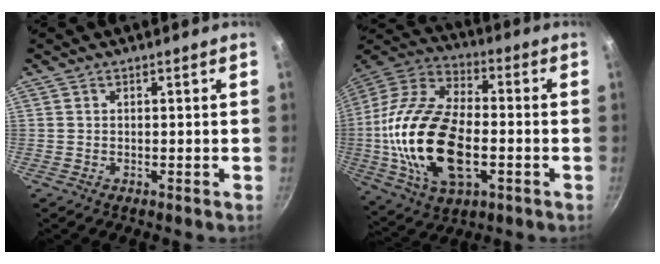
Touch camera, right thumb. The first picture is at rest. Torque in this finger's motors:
{"motor_torque": [-0.32, 2.01, 2.48, -0.29, 0.29]}